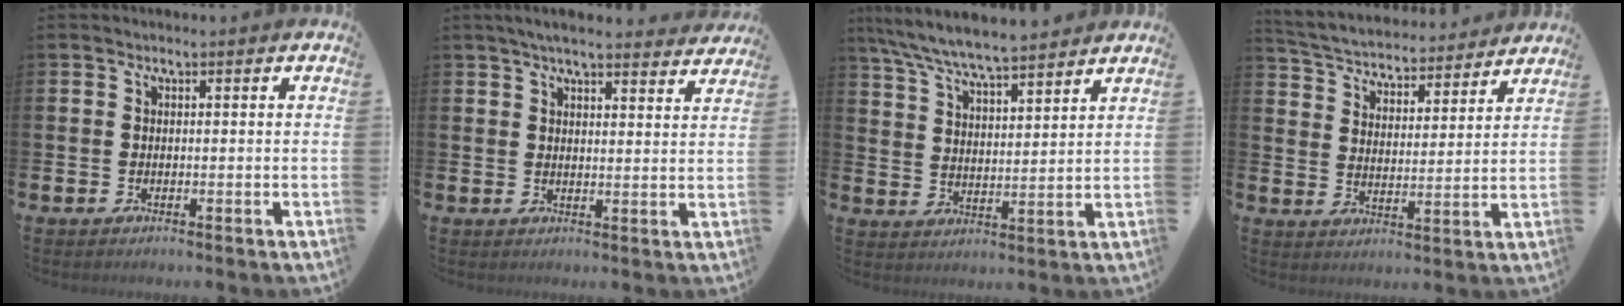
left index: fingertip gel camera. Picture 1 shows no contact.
{"total": 4.9, "force": [4.6, 0.6, 1.7], "torque": [-0.033, -0.017, 0.081]}
{"total": 7.2, "force": [7.0, 0.3, 1.9], "torque": [-0.060, -0.042, 0.123]}
{"total": 4.7, "force": [4.6, 1.1, 0.4], "torque": [-0.031, -0.044, 0.072]}